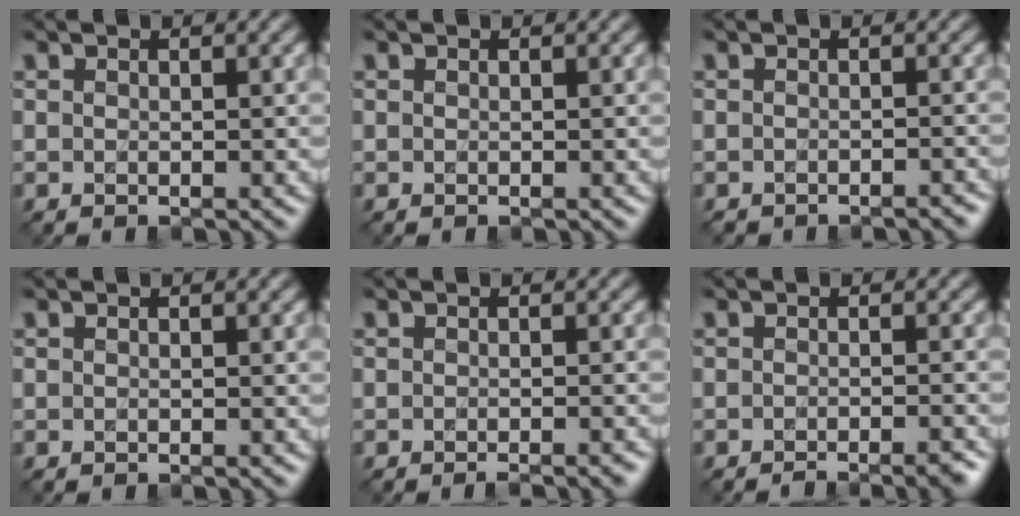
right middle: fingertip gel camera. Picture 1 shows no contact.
{"total": 0.0}
{"total": 1.5, "force": [-1.5, 0.1, 0.1], "torque": [0.004, 0.000, -0.016]}
{"total": 0.0}
{"total": 2.0, "force": [-1.5, 0.4, 1.4], "torque": [-0.009, 0.000, -0.023]}
{"total": 3.2, "force": [-2.5, 0.5, 1.9], "torque": [-0.022, 0.005, -0.038]}